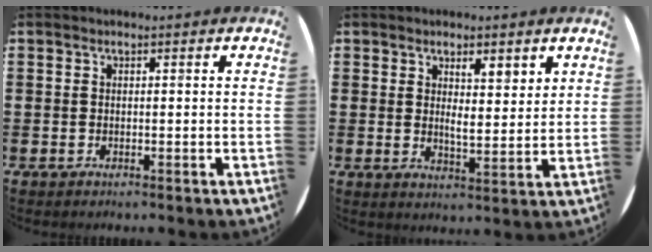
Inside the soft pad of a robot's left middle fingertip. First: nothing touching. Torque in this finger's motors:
{"motor_torque": [1.25, -0.88, 0.17, 0.04]}